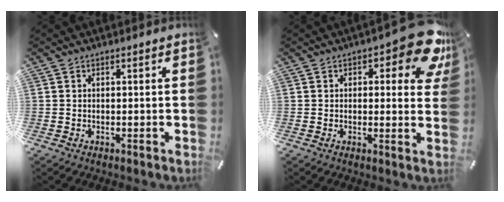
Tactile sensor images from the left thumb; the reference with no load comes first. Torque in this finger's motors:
{"motor_torque": [0.97, 0.94, 0.27, -0.06, -0.02]}